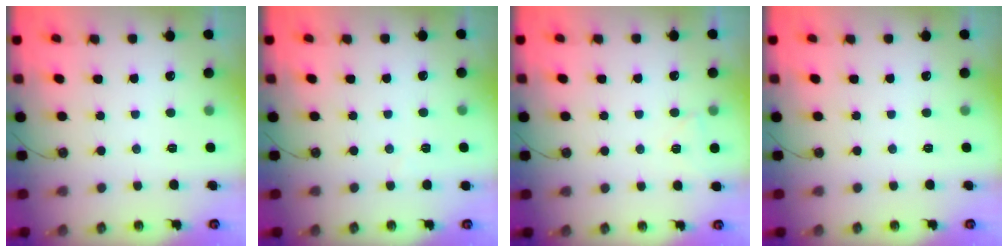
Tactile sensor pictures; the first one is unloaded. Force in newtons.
{"total": 3.7, "press": 2.4, "slide": 2.7}
{"total": 4.5, "press": 4.4, "slide": 0.8}
{"total": 0.0}